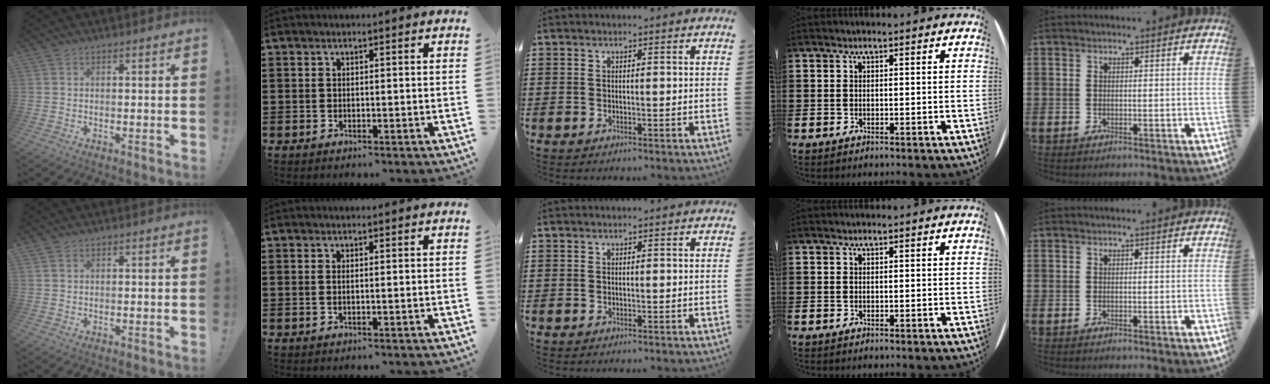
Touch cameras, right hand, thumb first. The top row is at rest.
{"thumb": {"total": 1.1, "force": [0.6, 0.7, 0.5], "torque": [-0.009, 0.001, 0.012]}, "index": {"total": 0.8, "force": [0.0, 0.0, 0.8], "torque": [-0.016, -0.002, 0.000]}}